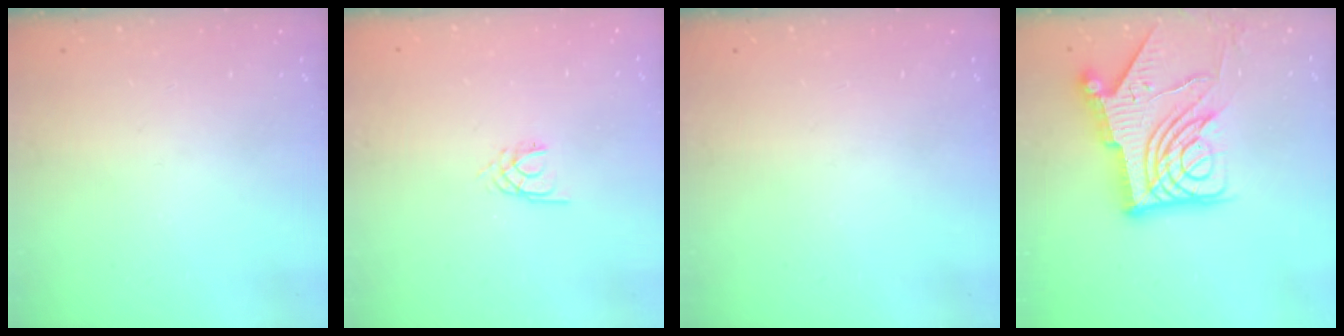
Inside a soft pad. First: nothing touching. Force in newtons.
{"total": 2.1, "press": 2.0, "slide": 0.4}
{"total": 0.0}
{"total": 17.8, "press": 17.7, "slide": 1.9}